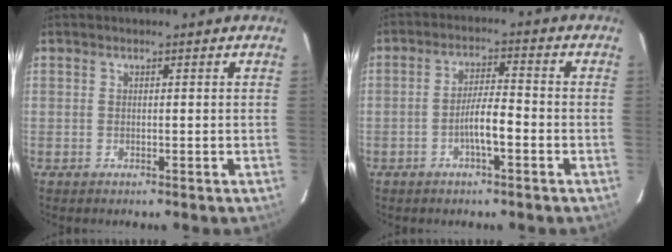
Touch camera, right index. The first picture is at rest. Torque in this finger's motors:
{"motor_torque": [0.66, -0.44, 0.37, 0.11]}